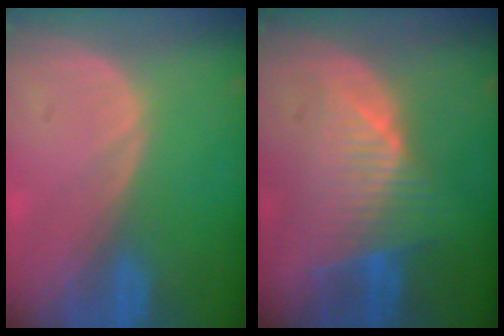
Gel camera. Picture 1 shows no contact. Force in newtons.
{"total": 7.9, "press": 6.9, "slide": 3.9}